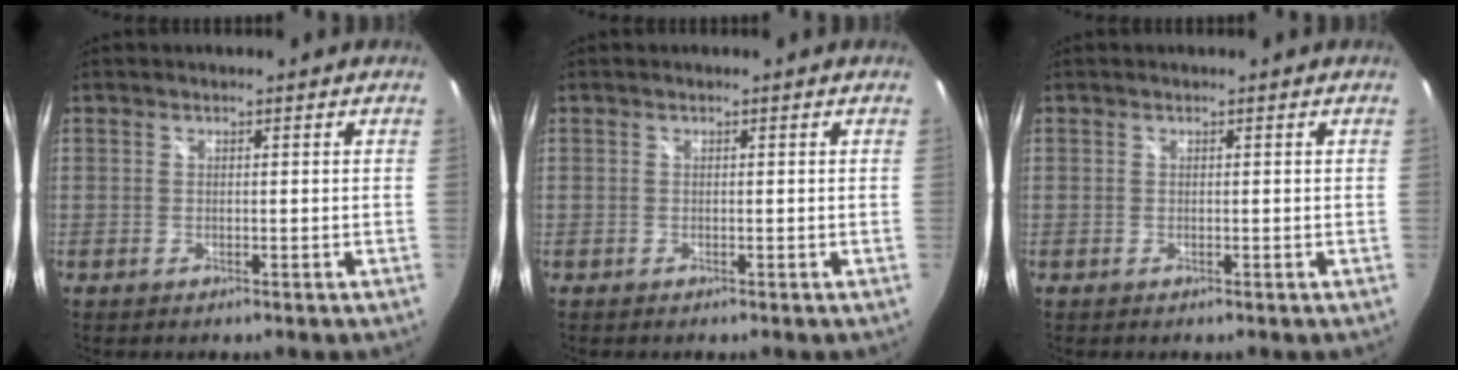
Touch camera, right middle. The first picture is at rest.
{"total": 0.0}
{"total": 0.0}